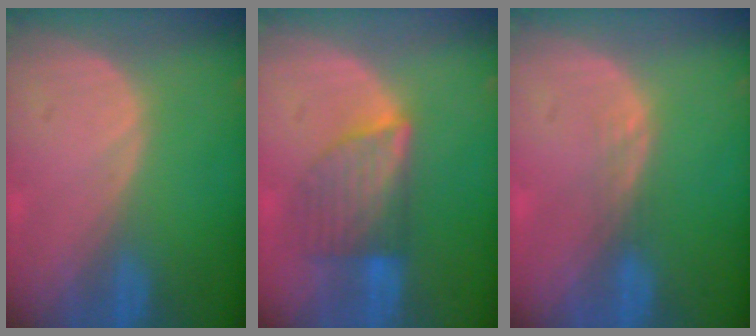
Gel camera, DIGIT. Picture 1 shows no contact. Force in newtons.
{"total": 6.5, "press": 6.5, "slide": 0.9}
{"total": 1.1, "press": 1.1, "slide": 0.1}